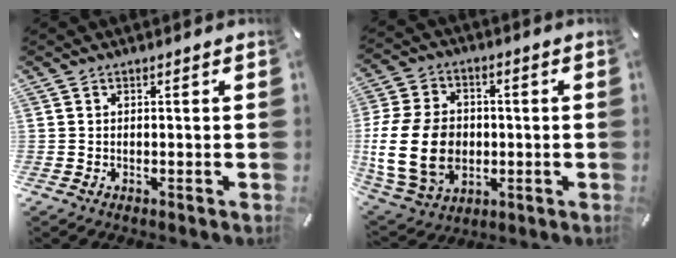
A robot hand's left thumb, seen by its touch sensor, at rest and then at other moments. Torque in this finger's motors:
{"motor_torque": [0.79, 1.22, 2.57, 0.20, 0.29]}